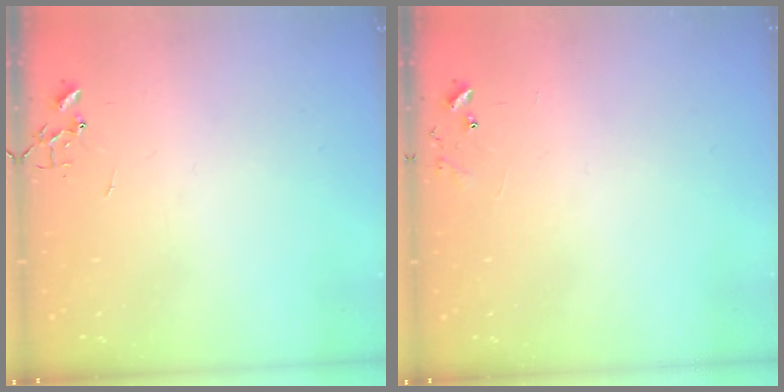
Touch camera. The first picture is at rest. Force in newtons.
{"total": 7.0, "press": 7.0, "slide": 0.5}